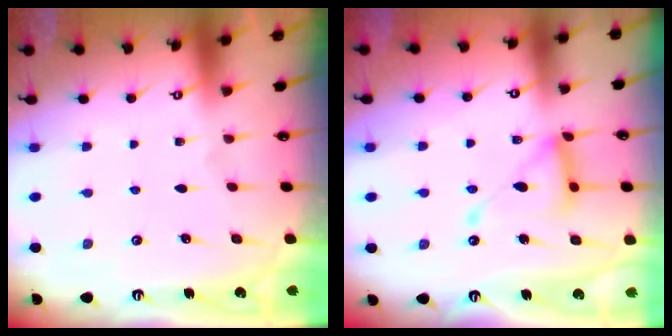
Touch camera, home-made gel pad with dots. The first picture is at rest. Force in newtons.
{"total": 13.3, "press": 13.3, "slide": 1.3}